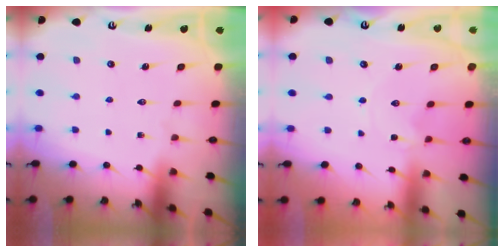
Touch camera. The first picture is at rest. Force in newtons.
{"total": 0.8, "press": 0.8, "slide": 0.1}